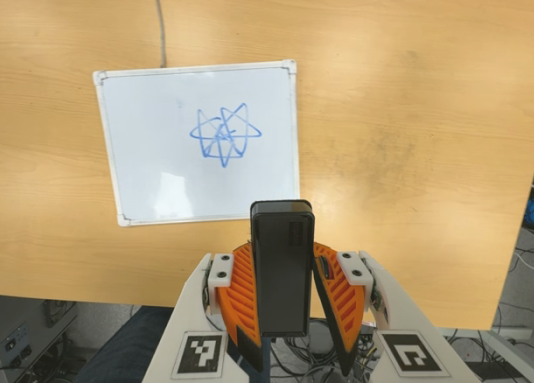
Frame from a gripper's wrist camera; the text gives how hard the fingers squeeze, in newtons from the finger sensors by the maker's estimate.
{"total": 5.3, "left": 4.9, "right": 5.7}